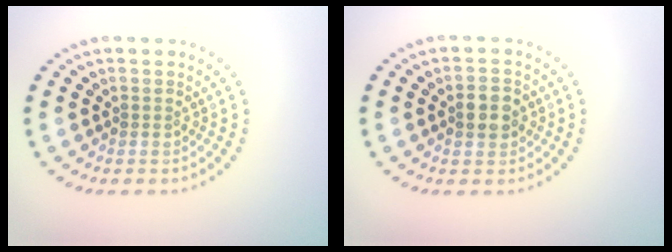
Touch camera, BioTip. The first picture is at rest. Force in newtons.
{"total": 2.6, "press": 2.6, "slide": 0.2}